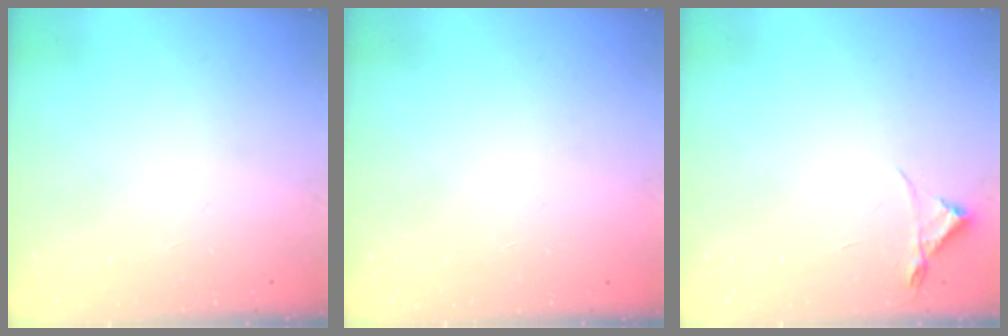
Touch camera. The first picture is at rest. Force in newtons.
{"total": 1.5, "press": 1.5, "slide": 0.1}
{"total": 3.0, "press": 2.9, "slide": 0.5}